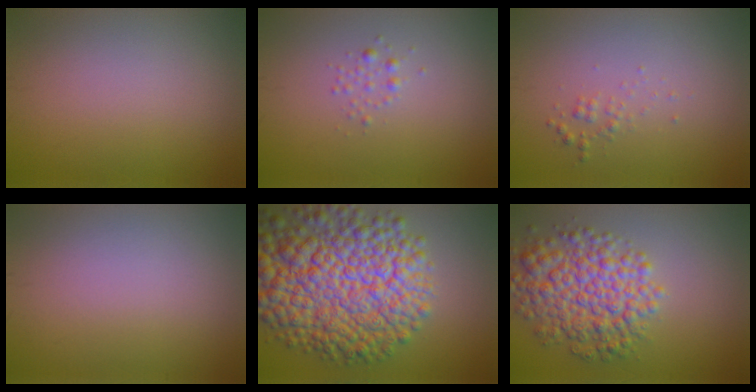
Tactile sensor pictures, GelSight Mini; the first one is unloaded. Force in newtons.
{"total": 0.9, "press": 0.9, "slide": 0.0}
{"total": 0.9, "press": 0.9, "slide": 0.0}
{"total": 0.0}
{"total": 13.7, "press": 13.7, "slide": 0.5}
{"total": 7.1, "press": 7.1, "slide": 0.2}